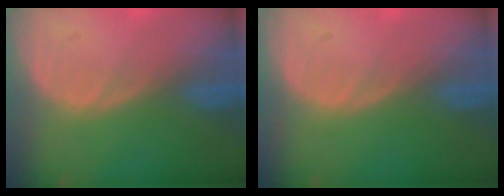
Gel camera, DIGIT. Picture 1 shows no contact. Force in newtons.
{"total": 0.0}